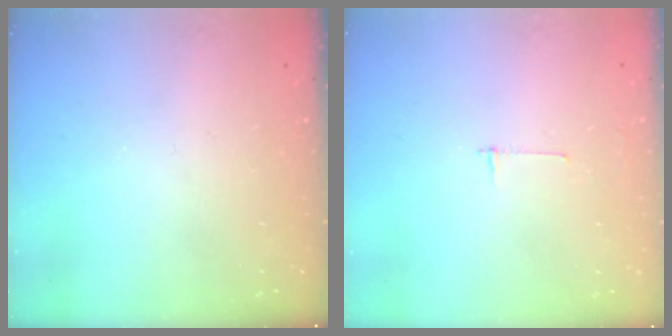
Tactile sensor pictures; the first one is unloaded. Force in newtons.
{"total": 2.7, "press": 2.7, "slide": 0.3}